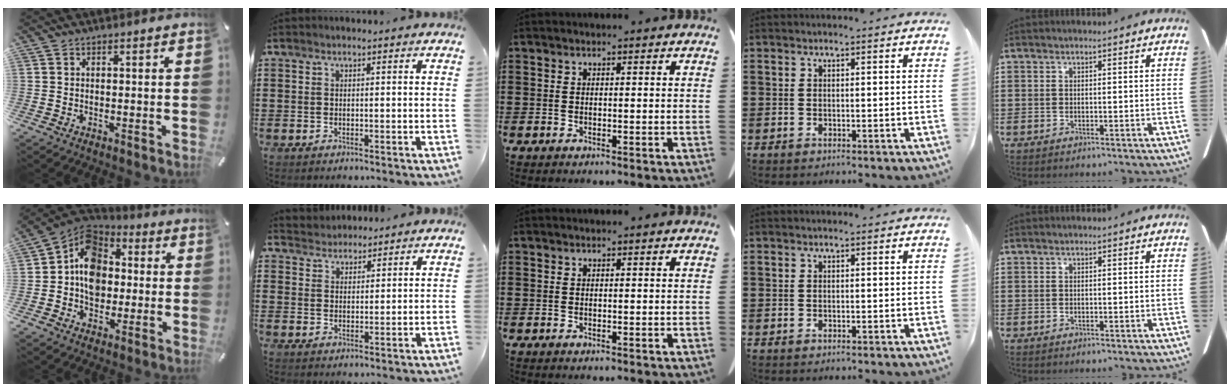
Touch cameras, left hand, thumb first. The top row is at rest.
{"thumb": {"total": 11.7, "force": [-0.5, 10.0, 6.1], "torque": [-0.105, 0.007, -0.012]}, "index": {"total": 3.1, "force": [2.8, 1.1, -0.7], "torque": [0.000, -0.003, 0.052]}}